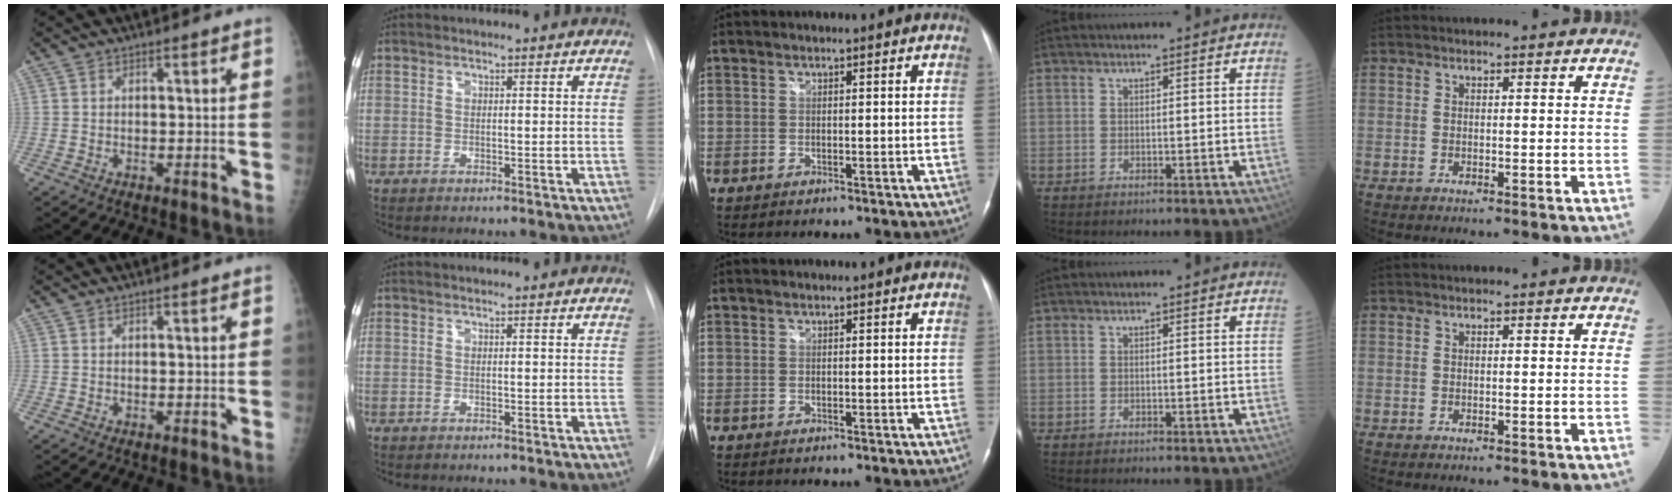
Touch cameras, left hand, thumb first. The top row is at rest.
{}